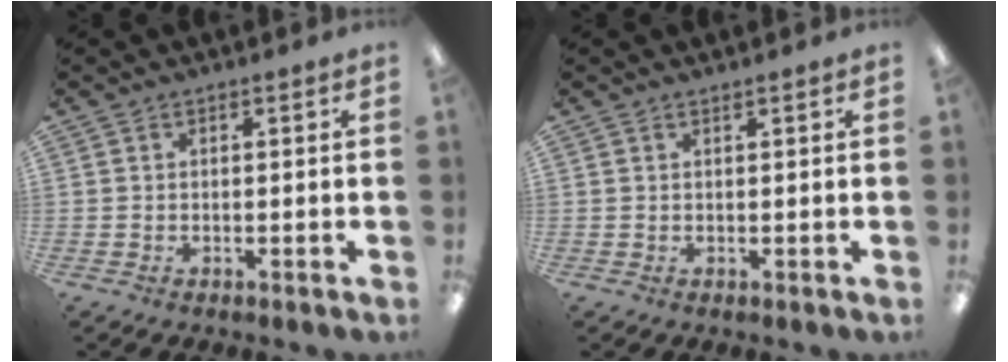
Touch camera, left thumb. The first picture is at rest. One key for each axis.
{"total": 0.5, "fx": 0.5, "fy": 0.0, "fz": 0.1, "tx": -0.002, "ty": 0.001, "tz": 0.010}